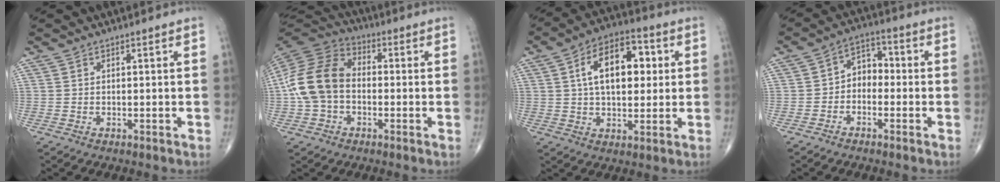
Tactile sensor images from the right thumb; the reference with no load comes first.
{"total": 14.5, "force": [-1.3, 10.5, 9.9], "torque": [-0.194, 0.038, -0.036]}
{"total": 14.3, "force": [2.9, 8.1, 11.5], "torque": [-0.159, 0.014, 0.041]}
{"total": 5.5, "force": [-1.2, 4.1, 3.5], "torque": [-0.033, 0.032, -0.039]}